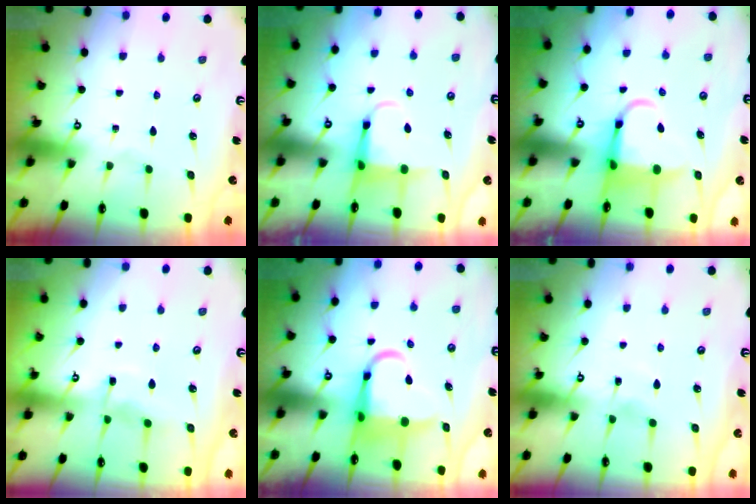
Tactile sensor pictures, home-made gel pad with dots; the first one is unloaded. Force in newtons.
{"total": 4.8, "press": 4.8, "slide": 0.6}
{"total": 6.5, "press": 6.3, "slide": 1.5}
{"total": 5.2, "press": 5.2, "slide": 0.6}
{"total": 7.9, "press": 7.7, "slide": 1.7}
{"total": 3.5, "press": 3.5, "slide": 0.5}